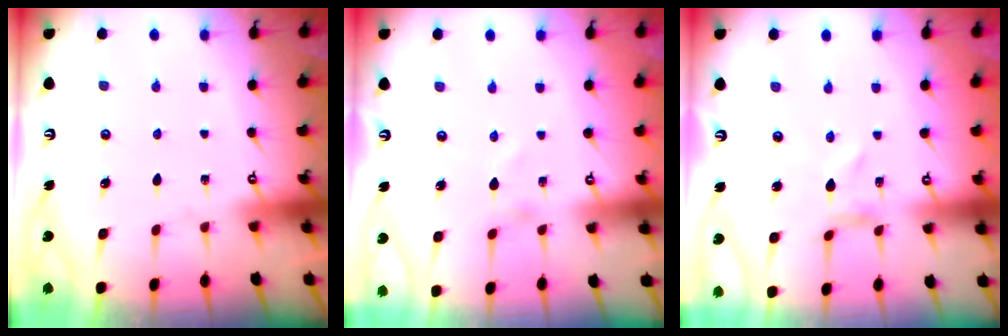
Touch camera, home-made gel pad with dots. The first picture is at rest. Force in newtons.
{"total": 0.0}
{"total": 0.0}